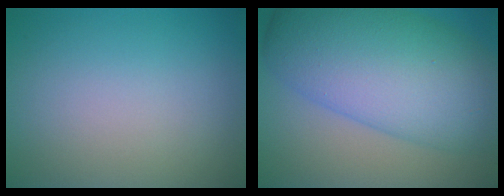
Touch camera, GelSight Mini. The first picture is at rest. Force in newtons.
{"total": 12.1, "press": 12.1, "slide": 0.2}